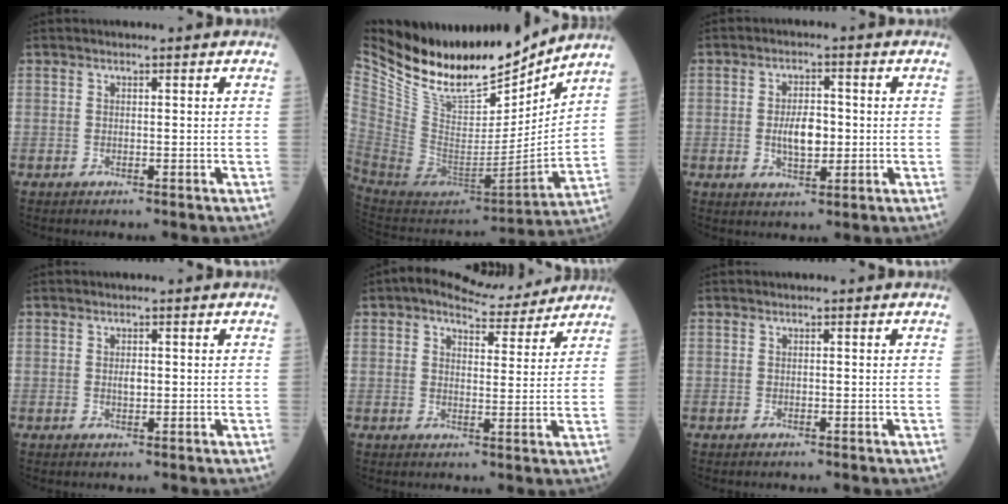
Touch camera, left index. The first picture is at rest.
{"total": 24.4, "force": [20.0, 7.1, 12.1], "torque": [-0.239, -0.027, 0.348]}
{"total": 5.3, "force": [-0.6, 2.5, 4.6], "torque": [-0.084, -0.001, -0.009]}
{"total": 1.0, "force": [-0.1, 0.6, 0.8], "torque": [-0.014, -0.004, -0.001]}
{"total": 7.4, "force": [6.5, 2.7, 2.3], "torque": [-0.035, 0.014, 0.087]}
{"total": 0.0}